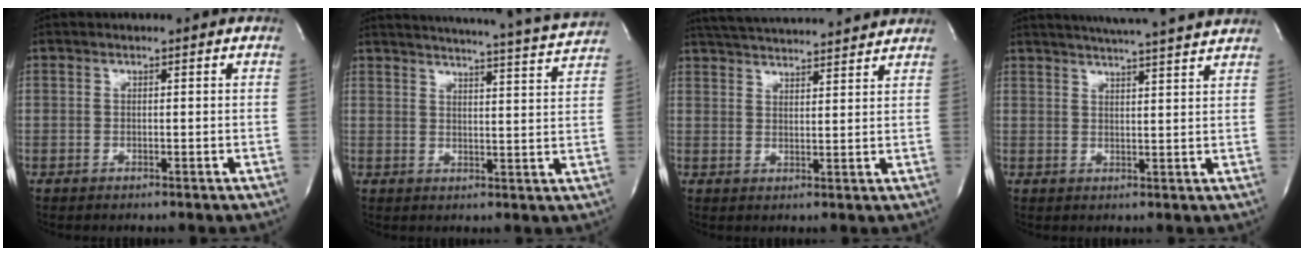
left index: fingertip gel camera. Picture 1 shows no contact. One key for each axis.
{"total": 18.3, "fx": 17.5, "fy": -1.2, "fz": 5.2, "tx": -0.089, "ty": -0.054, "tz": 0.215}
{"total": 16.8, "fx": 15.8, "fy": 1.3, "fz": 5.6, "tx": -0.102, "ty": 0.030, "tz": 0.225}
{"total": 15.5, "fx": 14.2, "fy": -0.4, "fz": 6.2, "tx": -0.108, "ty": -0.001, "tz": 0.182}